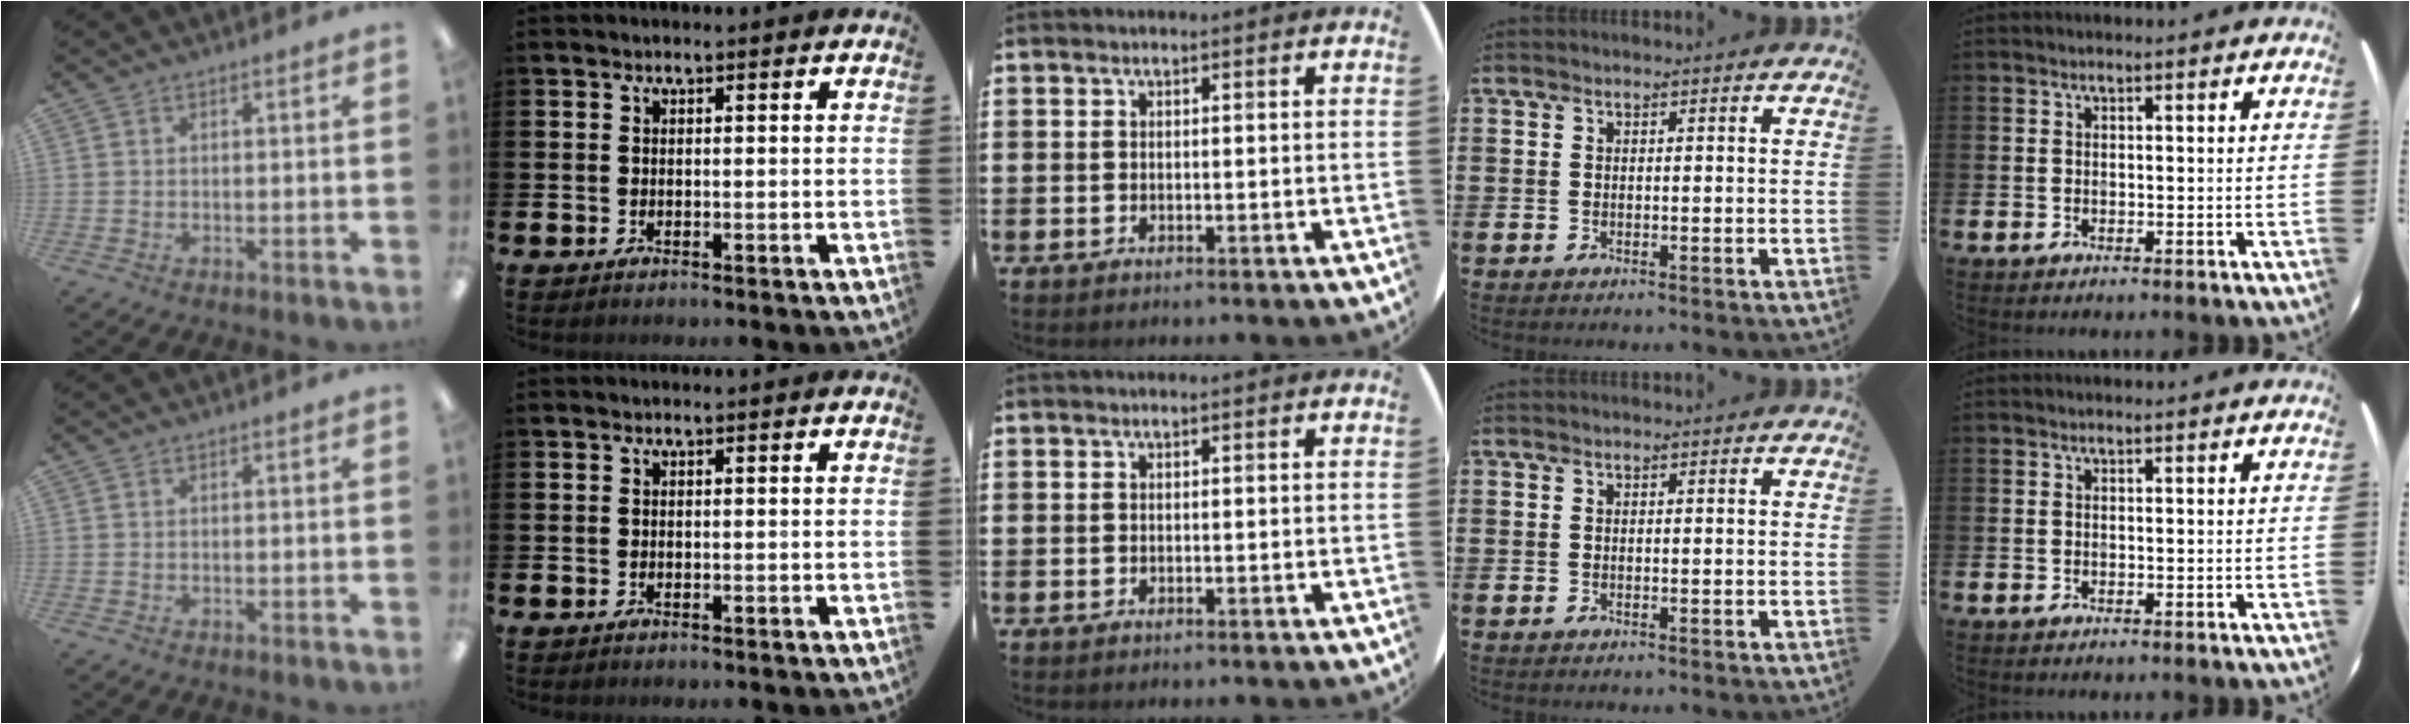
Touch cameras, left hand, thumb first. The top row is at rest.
{}